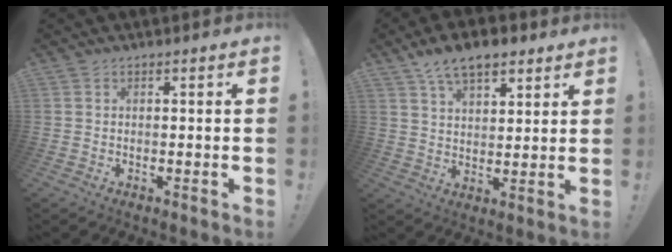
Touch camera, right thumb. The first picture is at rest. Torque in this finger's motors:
{"motor_torque": [0.17, 0.33, 0.65, 0.64, 0.08]}